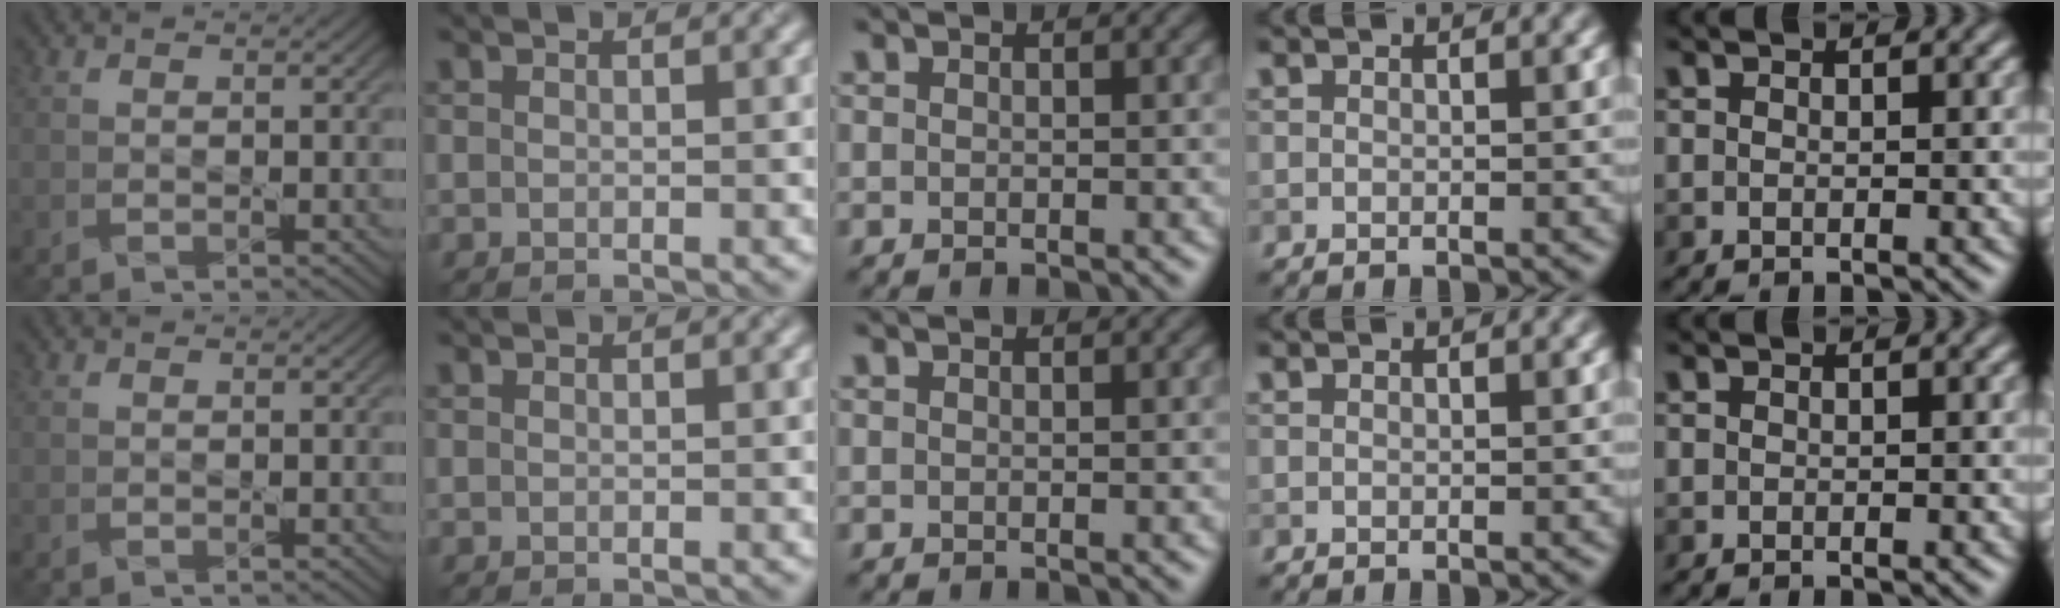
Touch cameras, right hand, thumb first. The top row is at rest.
{}